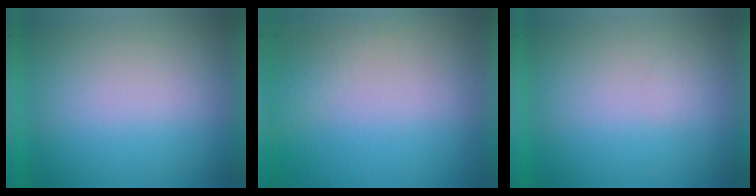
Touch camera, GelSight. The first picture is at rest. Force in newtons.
{"total": 8.2}
{"total": 1.3}